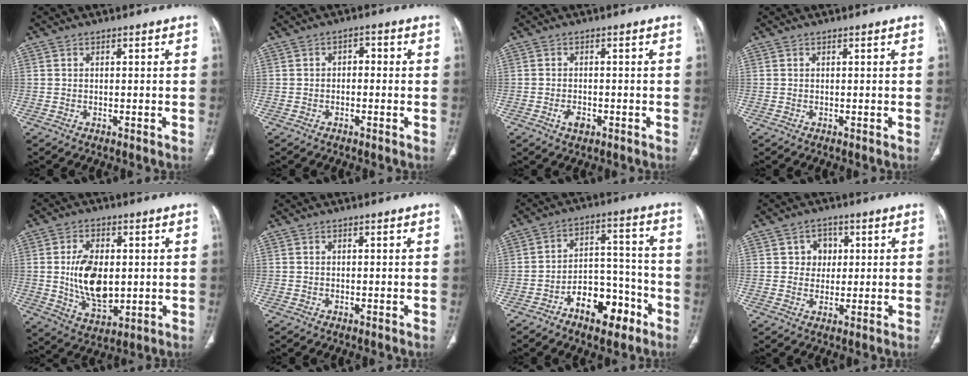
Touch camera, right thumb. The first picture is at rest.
{"total": 2.4, "force": [-0.5, 1.7, 1.7], "torque": [-0.014, 0.017, -0.015]}
{"total": 2.6, "force": [-1.3, 1.5, 1.7], "torque": [-0.029, 0.003, -0.020]}
{"total": 0.0}
{"total": 12.4, "force": [0.4, 7.4, 9.9], "torque": [-0.160, -0.012, 0.019]}
{"total": 0.0}
{"total": 11.9, "force": [-6.7, 6.5, 7.3], "torque": [-0.082, 0.065, -0.104]}
{"total": 4.6, "force": [1.2, 4.1, 1.8], "torque": [0.003, 0.001, 0.013]}